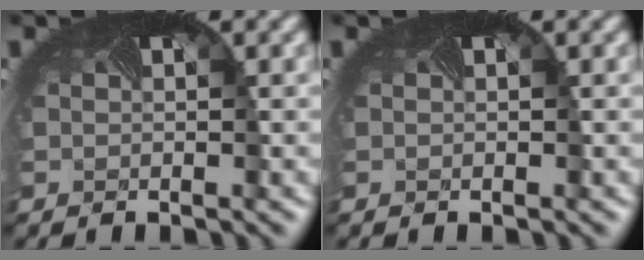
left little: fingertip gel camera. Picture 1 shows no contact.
{"total": 0.0}